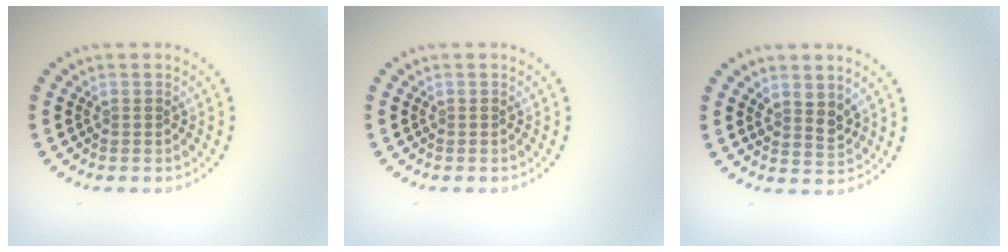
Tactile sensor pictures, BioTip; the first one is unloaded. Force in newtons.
{"total": 0.0}
{"total": 1.9, "press": 1.6, "slide": 1.0}